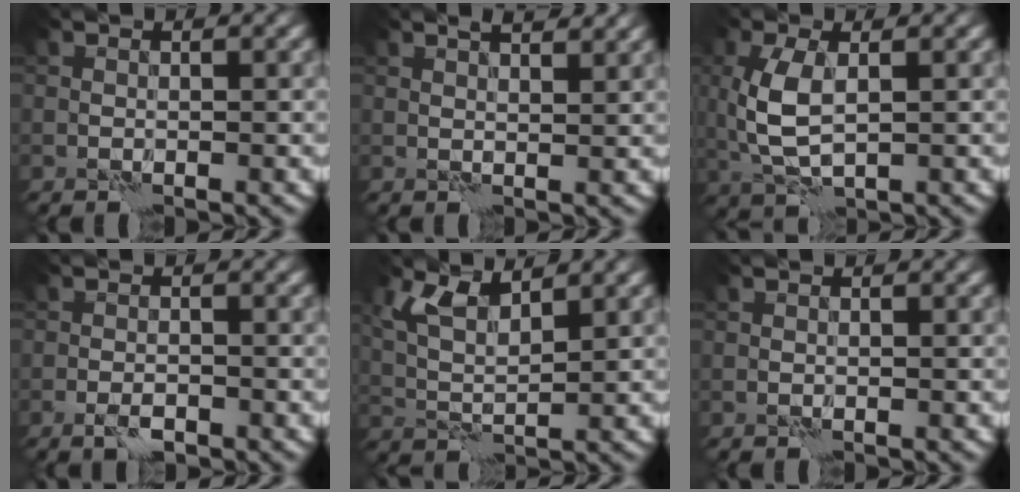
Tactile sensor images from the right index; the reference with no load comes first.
{"total": 3.5, "force": [2.5, 1.0, 2.1], "torque": [-0.022, 0.011, 0.020]}
{"total": 5.0, "force": [0.4, 2.4, 4.3], "torque": [-0.107, 0.003, 0.012]}
{"total": 1.6, "force": [-1.1, 0.4, 1.1], "torque": [-0.021, 0.003, -0.021]}
{"total": 4.2, "force": [2.4, 1.5, 3.0], "torque": [-0.070, 0.002, 0.049]}
{"total": 0.0}